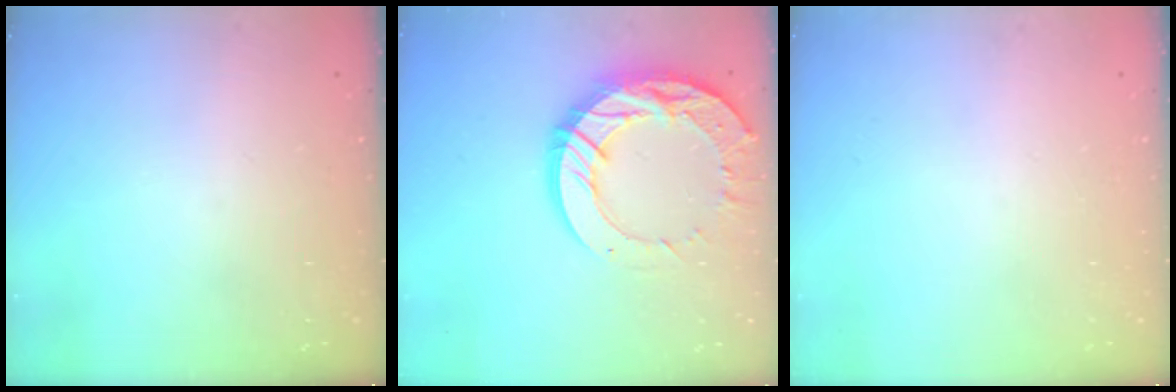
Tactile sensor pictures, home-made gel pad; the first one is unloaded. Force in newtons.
{"total": 20.2, "press": 20.1, "slide": 1.8}
{"total": 0.0}